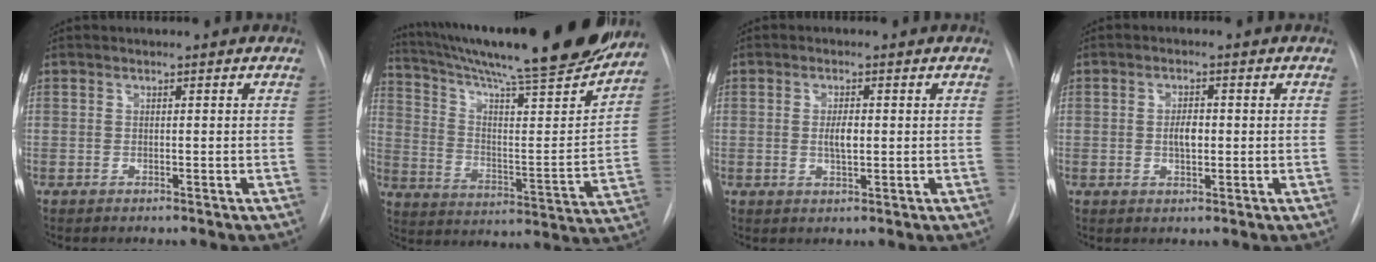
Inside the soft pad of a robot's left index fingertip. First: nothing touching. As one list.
[{"total": 28.9, "force": [24.8, 2.1, 14.6], "torque": [-0.241, -0.059, 0.352]}, {"total": 2.8, "force": [0.1, 0.9, 2.6], "torque": [-0.049, -0.001, 0.004]}, {"total": 2.9, "force": [0.0, 1.3, 2.6], "torque": [-0.046, 0.002, 0.001]}]